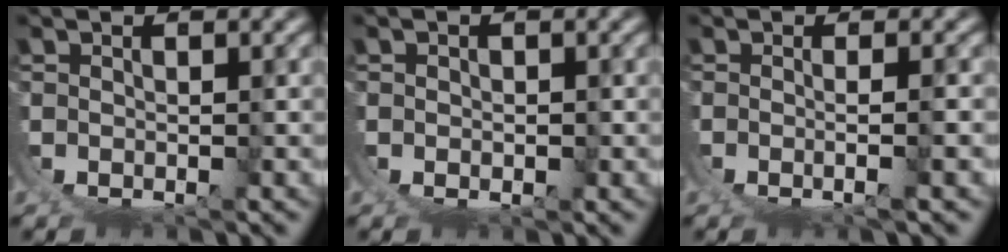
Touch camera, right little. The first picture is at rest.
{"total": 0.7, "force": [0.7, -0.1, 0.0], "torque": [0.003, 0.000, 0.010]}
{"total": 2.0, "force": [0.0, -0.4, 2.0], "torque": [-0.039, -0.010, 0.009]}